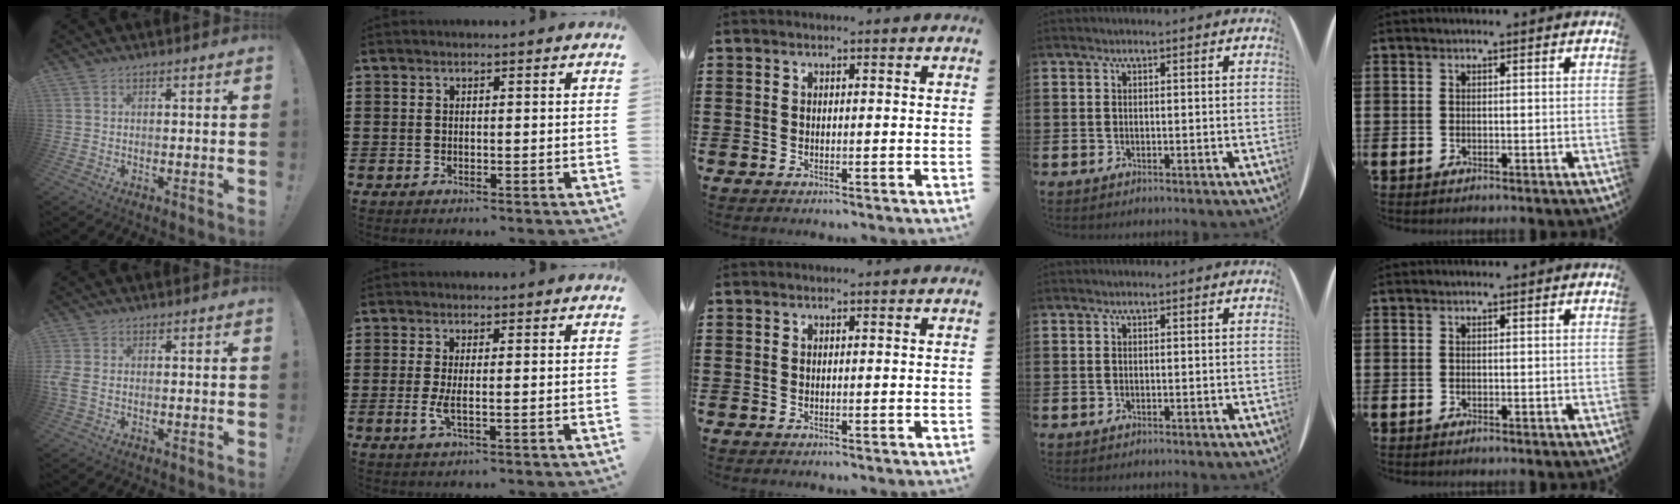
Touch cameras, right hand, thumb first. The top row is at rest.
{"thumb": {"total": 3.2, "force": [-0.3, 2.0, 2.4], "torque": [-0.060, 0.003, -0.004]}, "index": {"total": 2.7, "force": [-0.3, 0.3, 2.6], "torque": [-0.064, -0.010, -0.009]}}